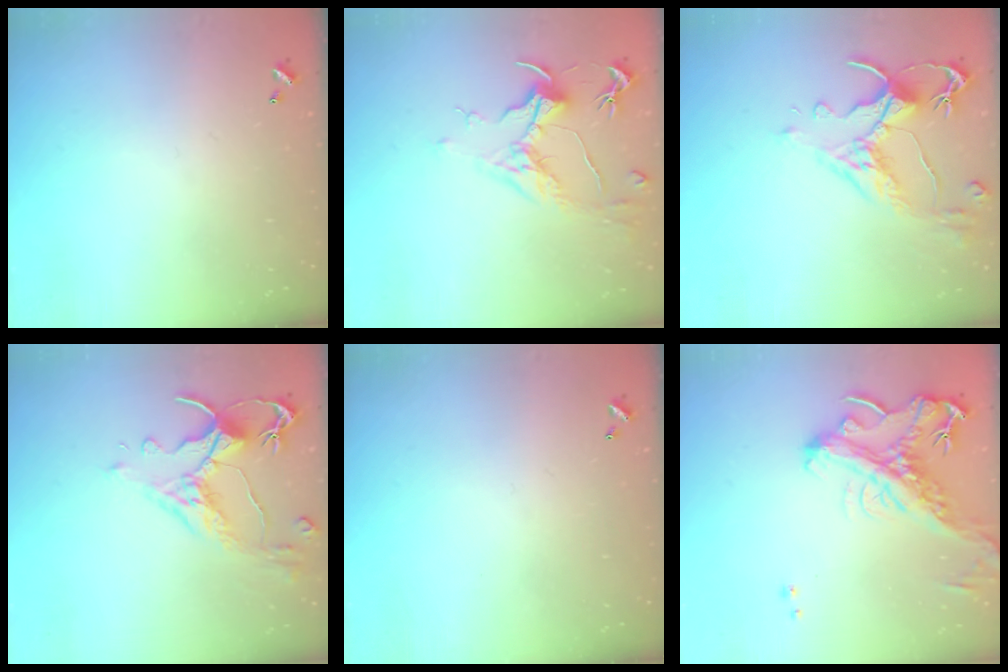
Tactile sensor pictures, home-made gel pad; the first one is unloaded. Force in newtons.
{"total": 1.6, "press": 1.4, "slide": 0.8}
{"total": 3.1, "press": 2.7, "slide": 1.4}
{"total": 3.3, "press": 3.0, "slide": 1.4}
{"total": 0.0}
{"total": 4.1, "press": 3.9, "slide": 1.3}